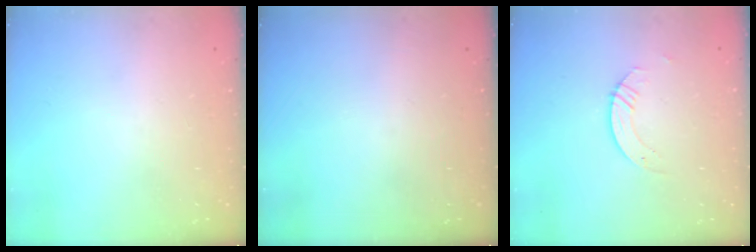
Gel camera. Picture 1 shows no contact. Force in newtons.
{"total": 0.0}
{"total": 2.6, "press": 2.6, "slide": 0.2}